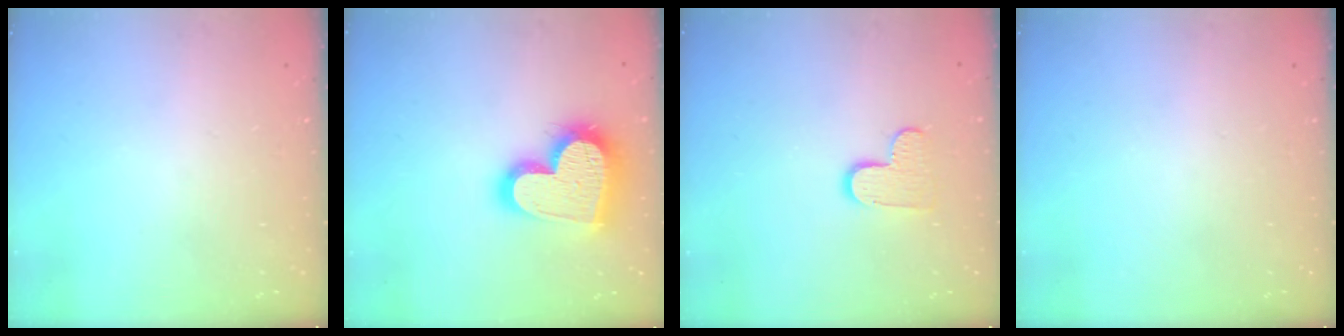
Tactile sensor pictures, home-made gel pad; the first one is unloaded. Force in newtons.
{"total": 21.6, "press": 21.6, "slide": 1.8}
{"total": 7.4, "press": 7.4, "slide": 0.2}
{"total": 0.0}